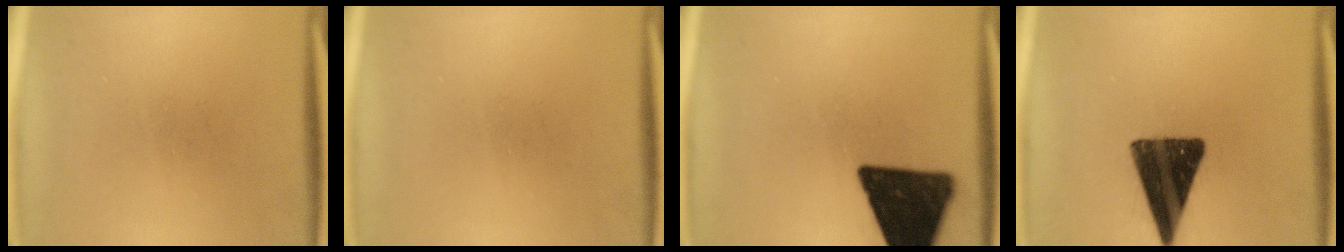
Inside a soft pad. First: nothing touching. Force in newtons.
{"total": 0.0}
{"total": 18.4}
{"total": 15.2}